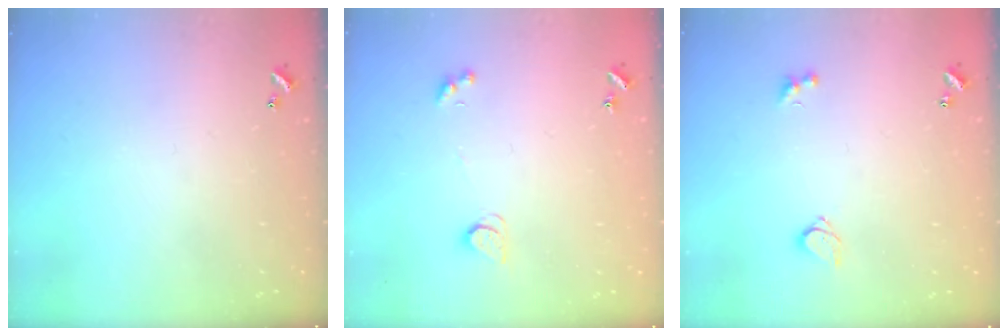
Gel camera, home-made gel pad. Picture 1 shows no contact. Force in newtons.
{"total": 2.5, "press": 2.5, "slide": 0.5}
{"total": 2.8, "press": 2.5, "slide": 1.3}